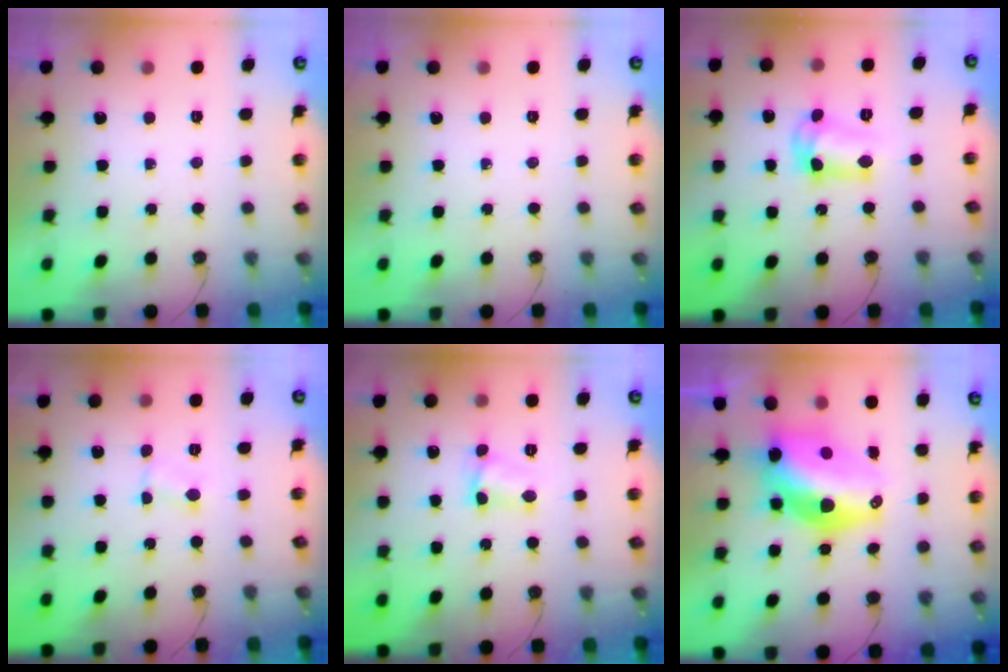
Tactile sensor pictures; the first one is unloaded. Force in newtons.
{"total": 0.0}
{"total": 10.1, "press": 10.1, "slide": 0.5}
{"total": 0.9, "press": 0.9, "slide": 0.3}
{"total": 3.2, "press": 3.2, "slide": 0.4}
{"total": 15.0, "press": 14.4, "slide": 4.4}